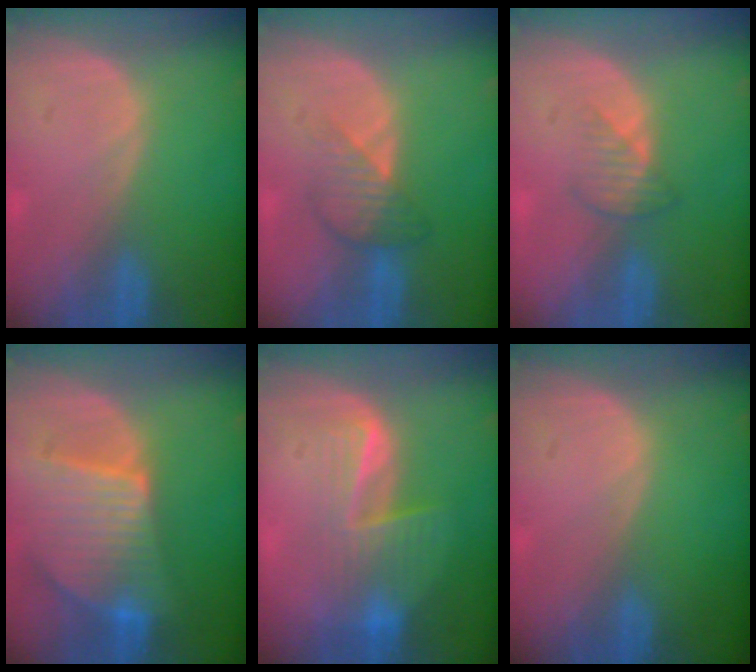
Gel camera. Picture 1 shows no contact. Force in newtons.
{"total": 3.8, "press": 3.8, "slide": 0.0}
{"total": 2.5, "press": 2.5, "slide": 0.3}
{"total": 9.4, "press": 8.2, "slide": 4.6}
{"total": 6.7, "press": 6.4, "slide": 2.2}
{"total": 0.0}